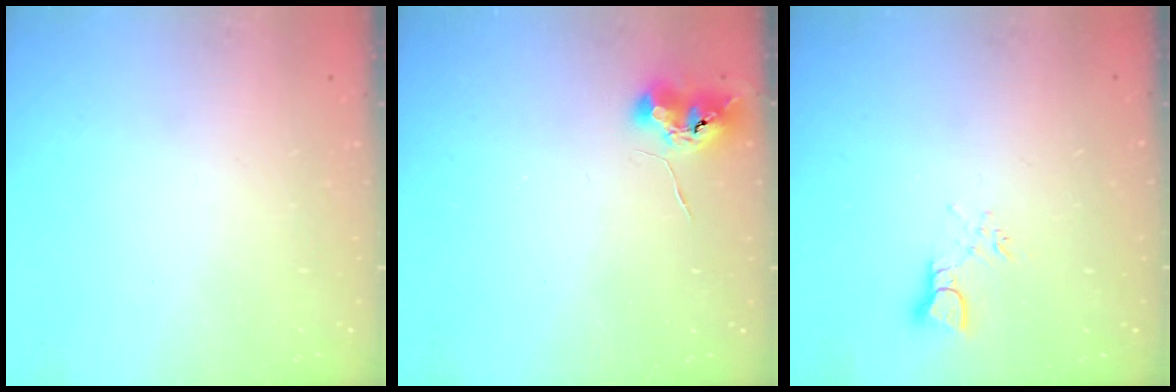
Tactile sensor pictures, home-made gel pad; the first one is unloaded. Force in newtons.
{"total": 8.1, "press": 8.0, "slide": 1.0}
{"total": 2.8, "press": 2.8, "slide": 0.4}